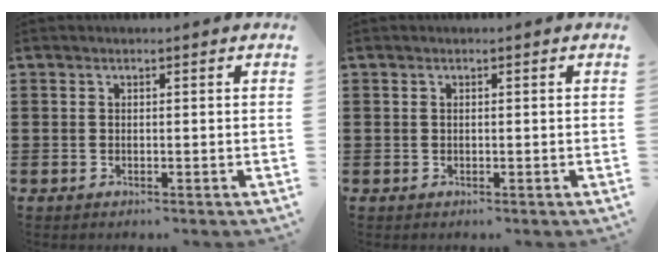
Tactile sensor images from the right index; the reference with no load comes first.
{"total": 0.0}